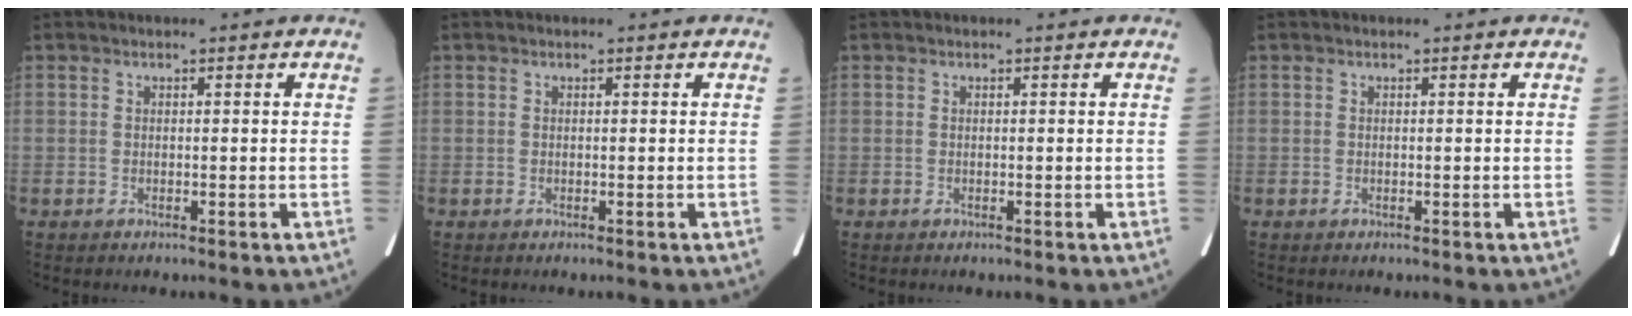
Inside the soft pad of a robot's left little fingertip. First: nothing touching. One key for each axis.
{"total": 0.0}
{"total": 0.0}
{"total": 0.0}